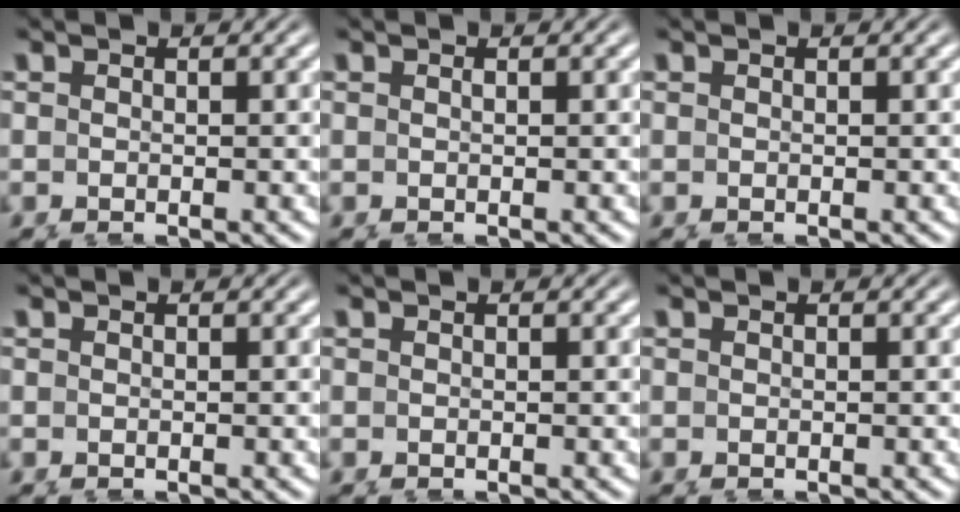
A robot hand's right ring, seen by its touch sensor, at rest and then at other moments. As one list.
[{"total": 0.0}, {"total": 0.0}, {"total": 0.0}, {"total": 0.0}, {"total": 0.0}]